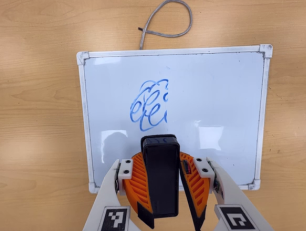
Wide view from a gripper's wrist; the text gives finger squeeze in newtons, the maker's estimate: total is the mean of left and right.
{"total": 10.7, "left": 10.2, "right": 11.2}